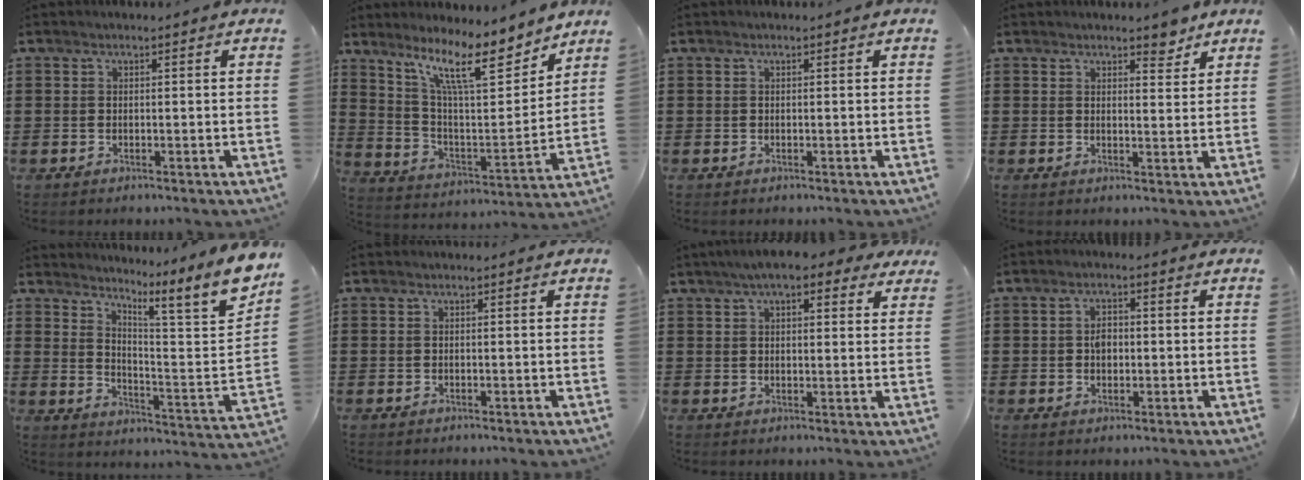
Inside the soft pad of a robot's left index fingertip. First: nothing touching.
{"total": 12.4, "force": [8.8, 2.6, 8.4], "torque": [-0.171, -0.039, 0.150]}
{"total": 0.0}
{"total": 3.8, "force": [3.2, 1.2, 1.5], "torque": [-0.018, -0.008, 0.056]}
{"total": 7.8, "force": [5.8, -0.7, 5.2], "torque": [-0.080, -0.072, 0.081]}
{"total": 0.0}
{"total": 6.6, "force": [4.9, 1.8, 4.1], "torque": [-0.076, -0.002, 0.084]}
{"total": 2.5, "force": [0.1, 1.6, 2.0], "torque": [-0.041, 0.007, -0.001]}